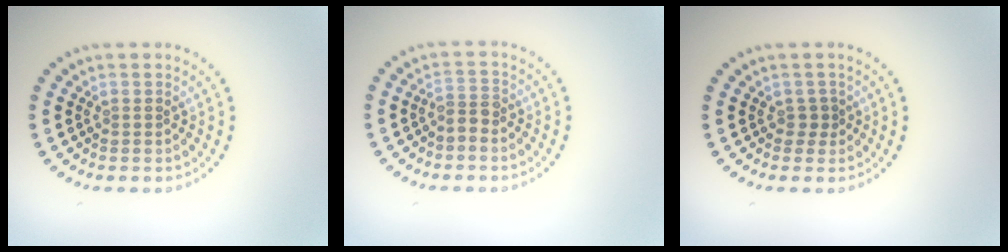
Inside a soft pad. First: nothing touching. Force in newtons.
{"total": 1.9, "press": 1.5, "slide": 1.2}
{"total": 0.9, "press": 0.8, "slide": 0.5}